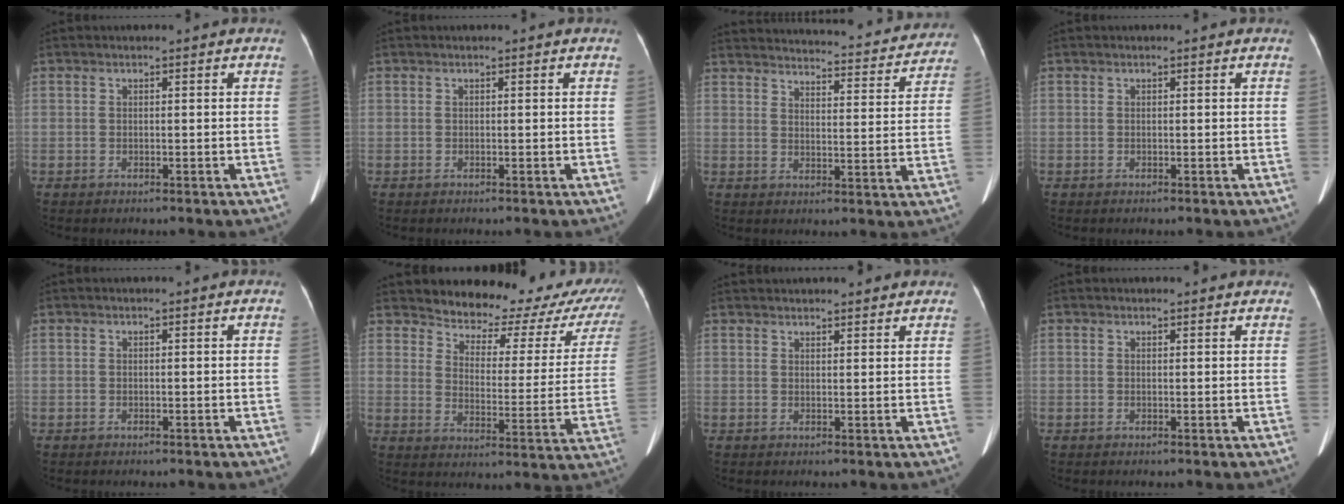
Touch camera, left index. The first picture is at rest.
{"total": 0.0}
{"total": 26.4, "force": [24.8, 4.8, 7.4], "torque": [-0.110, -0.044, 0.300]}
{"total": 0.0}
{"total": 0.0}
{"total": 18.6, "force": [17.1, 5.8, 4.5], "torque": [-0.020, -0.056, 0.186]}
{"total": 9.5, "force": [8.8, 1.8, 3.0], "torque": [-0.025, 0.023, 0.102]}
{"total": 3.3, "force": [3.1, 0.7, 1.0], "torque": [-0.009, 0.003, 0.028]}